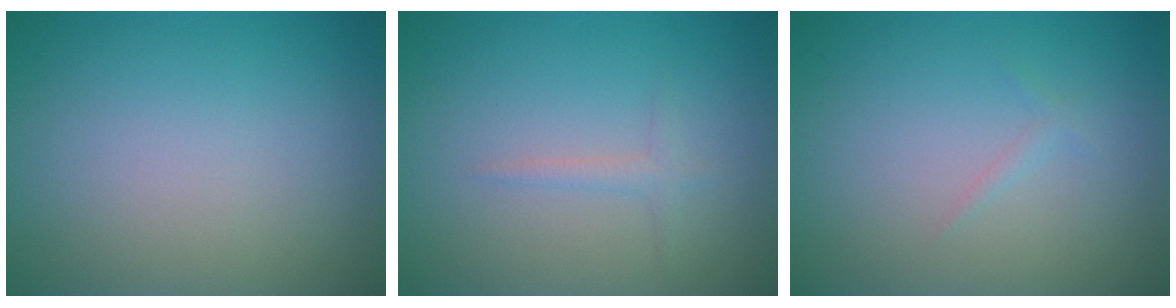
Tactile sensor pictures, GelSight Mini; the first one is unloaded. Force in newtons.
{"total": 1.3, "press": 1.3, "slide": 0.0}
{"total": 0.5, "press": 0.5, "slide": 0.1}